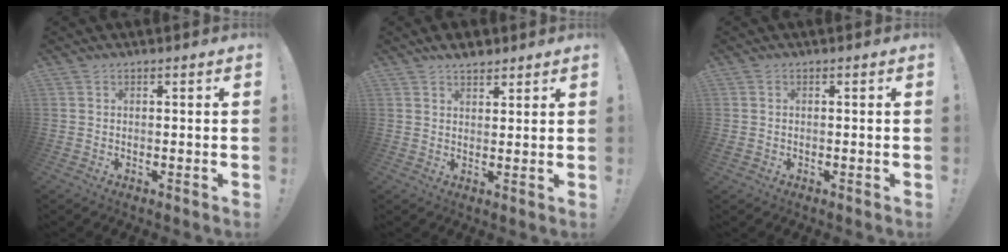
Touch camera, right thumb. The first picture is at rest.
{"total": 4.1, "force": [3.6, 1.7, 1.2], "torque": [-0.015, -0.020, 0.064]}
{"total": 0.6, "force": [-0.3, 0.6, 0.1], "torque": [-0.001, 0.001, -0.005]}